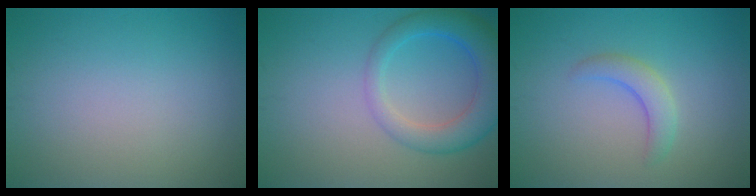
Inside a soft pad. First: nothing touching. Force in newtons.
{"total": 4.2, "press": 4.2, "slide": 0.2}
{"total": 2.4, "press": 2.4, "slide": 0.3}